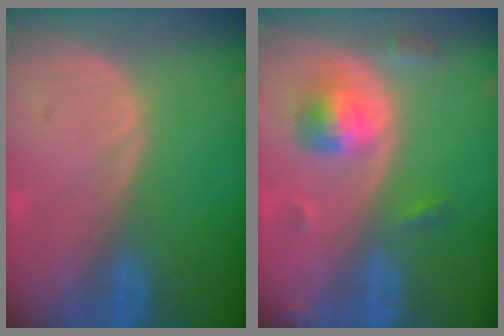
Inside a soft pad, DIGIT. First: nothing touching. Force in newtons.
{"total": 5.3, "press": 5.1, "slide": 1.5}